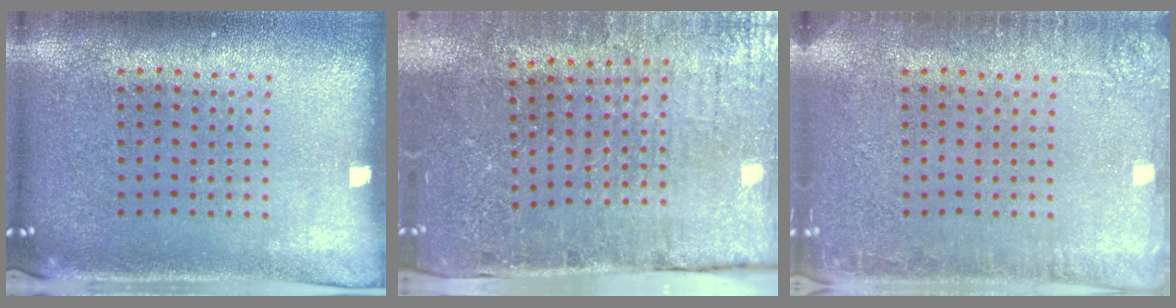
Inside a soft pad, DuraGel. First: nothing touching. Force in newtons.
{"total": 4.1, "press": 4.1, "slide": 0.5}
{"total": 2.6, "press": 2.5, "slide": 0.5}